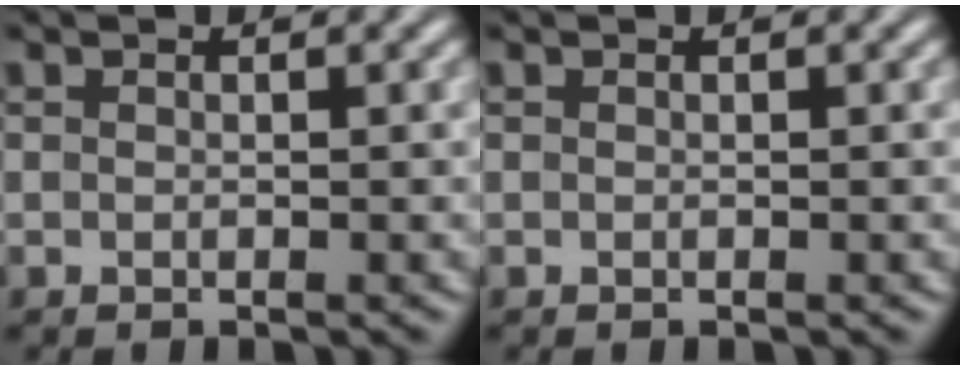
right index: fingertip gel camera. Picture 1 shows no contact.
{"total": 0.0}